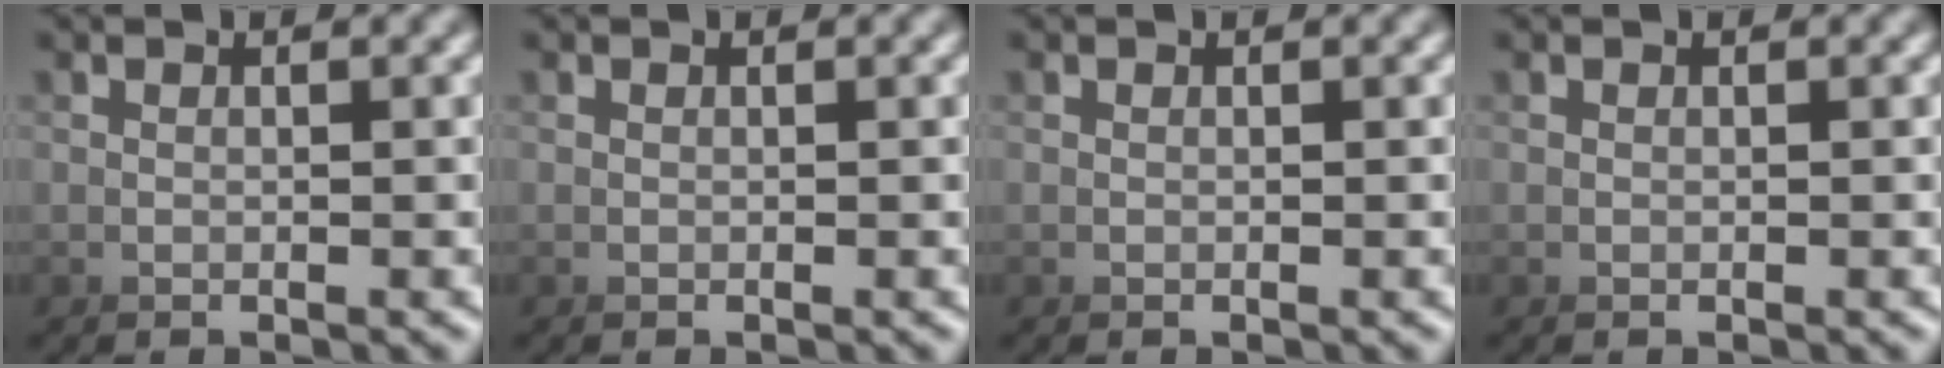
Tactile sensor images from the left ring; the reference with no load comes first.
{"total": 0.0}
{"total": 0.0}
{"total": 0.0}